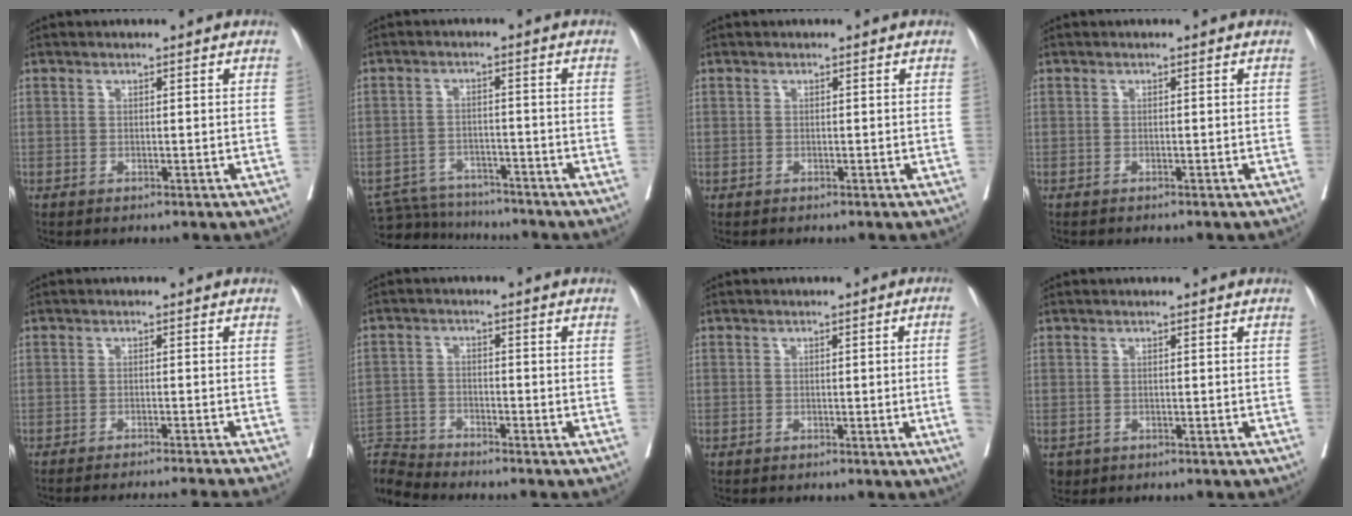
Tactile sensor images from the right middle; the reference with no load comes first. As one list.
[{"total": 8.3, "force": [-8.1, 1.7, 0.4], "torque": [-0.009, 0.003, -0.131]}, {"total": 0.0}, {"total": 0.7, "force": [-0.7, 0.2, 0.2], "torque": [-0.007, -0.001, -0.012]}, {"total": 11.4, "force": [-10.5, -1.9, 4.0], "torque": [-0.025, -0.021, -0.140]}, {"total": 6.3, "force": [-6.1, -1.1, -0.8], "torque": [0.013, 0.001, -0.118]}, {"total": 3.8, "force": [-0.9, -0.9, 3.6], "torque": [-0.043, 0.000, -0.013]}, {"total": 1.7, "force": [-0.9, 1.4, 0.3], "torque": [-0.007, 0.000, -0.012]}]